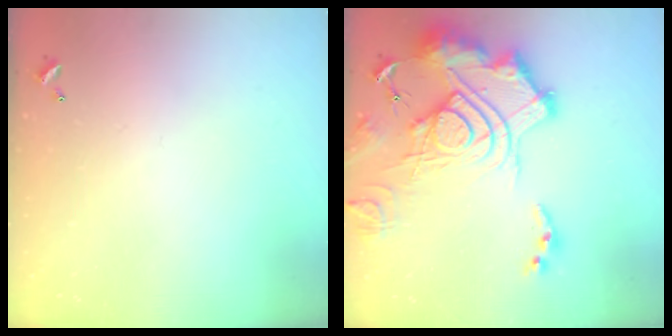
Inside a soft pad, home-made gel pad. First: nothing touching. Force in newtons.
{"total": 26.0, "press": 25.8, "slide": 3.2}